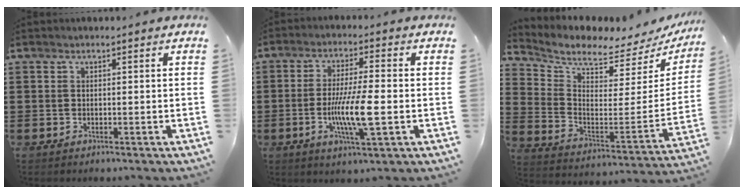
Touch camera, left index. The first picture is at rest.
{"total": 9.0, "force": [-1.8, 1.3, 8.7], "torque": [-0.171, -0.013, -0.037]}
{"total": 4.5, "force": [4.2, 0.9, 1.4], "torque": [-0.056, -0.053, 0.068]}